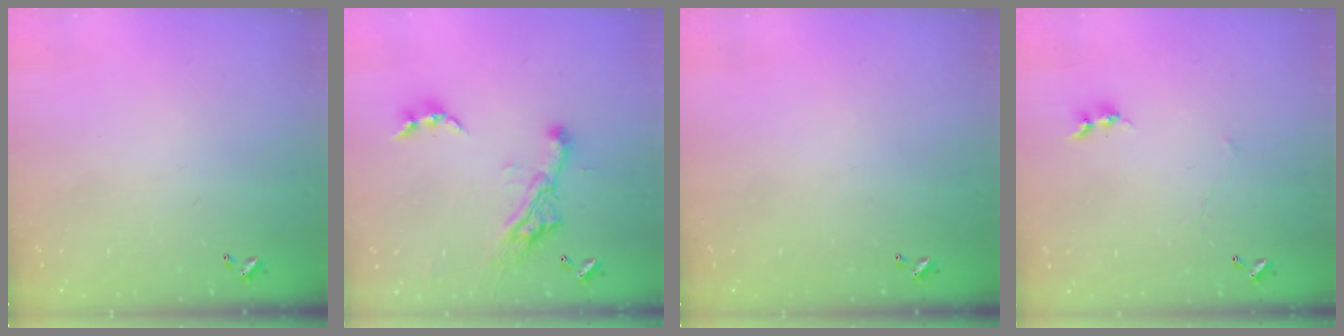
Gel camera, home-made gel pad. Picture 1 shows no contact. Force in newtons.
{"total": 11.0, "press": 10.9, "slide": 1.2}
{"total": 0.0}
{"total": 1.4, "press": 1.3, "slide": 0.4}